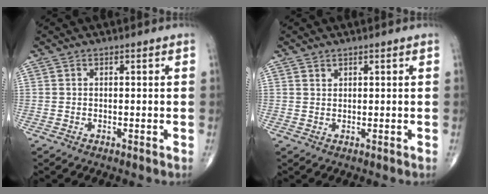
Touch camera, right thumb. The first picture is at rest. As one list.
[{"total": 0.8, "force": [0.7, 0.4, 0.1], "torque": [0.006, -0.005, 0.011]}]